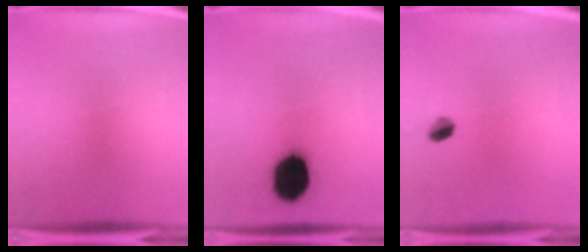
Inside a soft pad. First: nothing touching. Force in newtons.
{"total": 15.1}
{"total": 2.7}